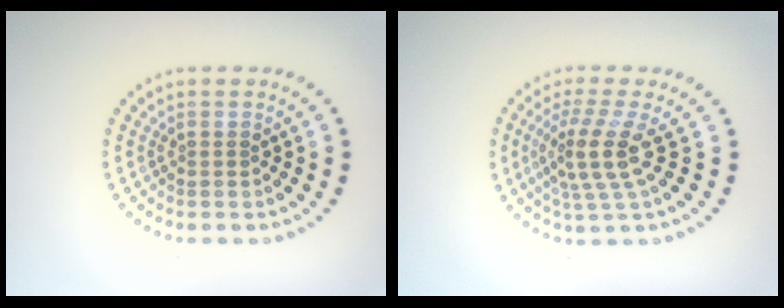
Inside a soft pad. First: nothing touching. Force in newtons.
{"total": 3.9, "press": 3.0, "slide": 2.5}